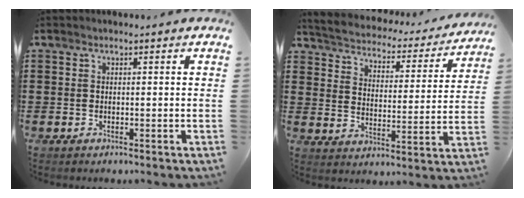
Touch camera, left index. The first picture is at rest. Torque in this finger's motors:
{"motor_torque": [2.14, 0.00, 0.33, 0.02]}